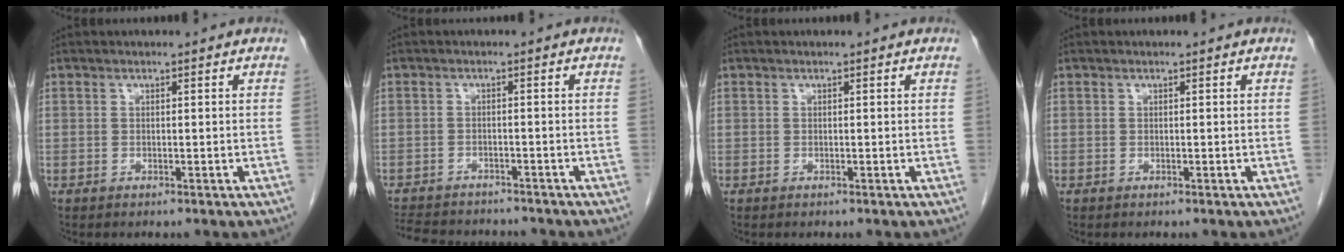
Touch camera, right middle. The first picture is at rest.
{"total": 11.6, "force": [-10.4, 3.5, 3.9], "torque": [-0.085, 0.000, -0.140]}
{"total": 0.0}
{"total": 0.0}